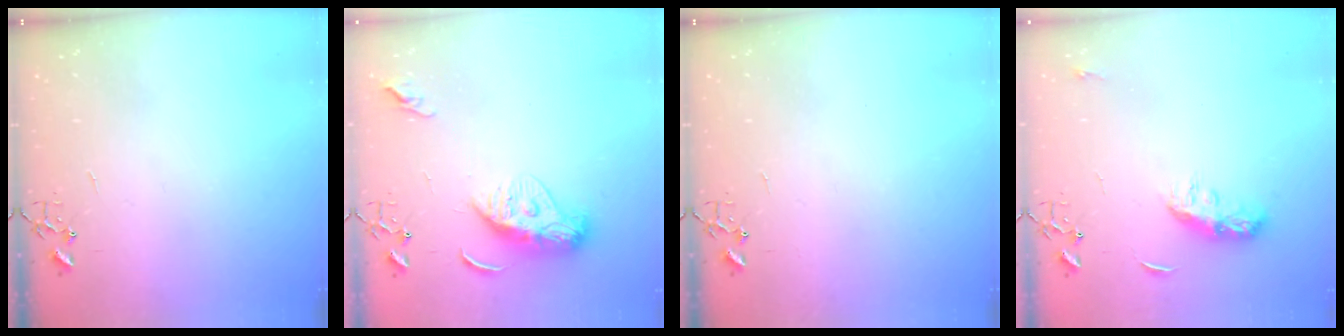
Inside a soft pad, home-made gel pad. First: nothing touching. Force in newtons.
{"total": 11.6, "press": 11.6, "slide": 0.9}
{"total": 0.0}
{"total": 9.4, "press": 9.4, "slide": 0.3}